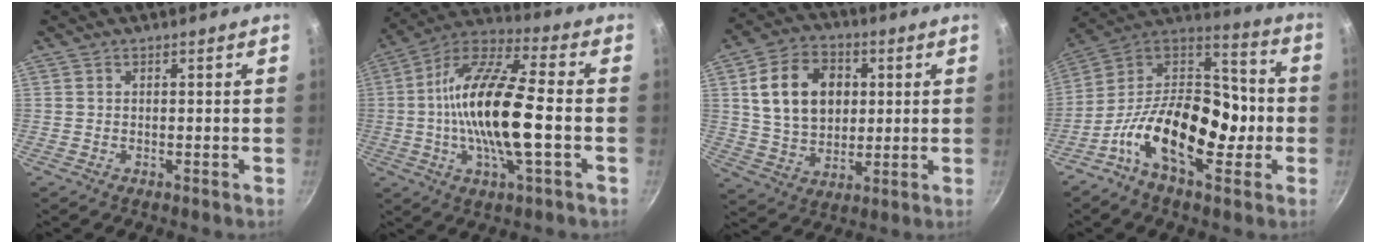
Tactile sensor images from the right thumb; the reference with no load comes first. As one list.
[{"total": 19.1, "force": [-2.0, 5.7, 18.2], "torque": [-0.341, 0.028, -0.055]}, {"total": 15.3, "force": [3.2, 11.3, 9.8], "torque": [-0.147, 0.002, 0.056]}, {"total": 22.5, "force": [-5.9, 12.8, 17.5], "torque": [-0.255, 0.057, -0.125]}]